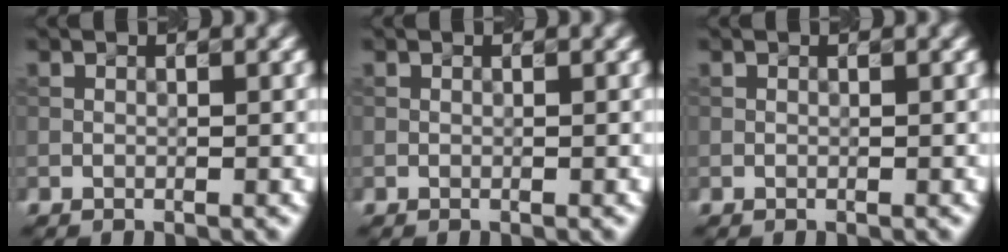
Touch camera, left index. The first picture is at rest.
{"total": 0.0}
{"total": 0.0}